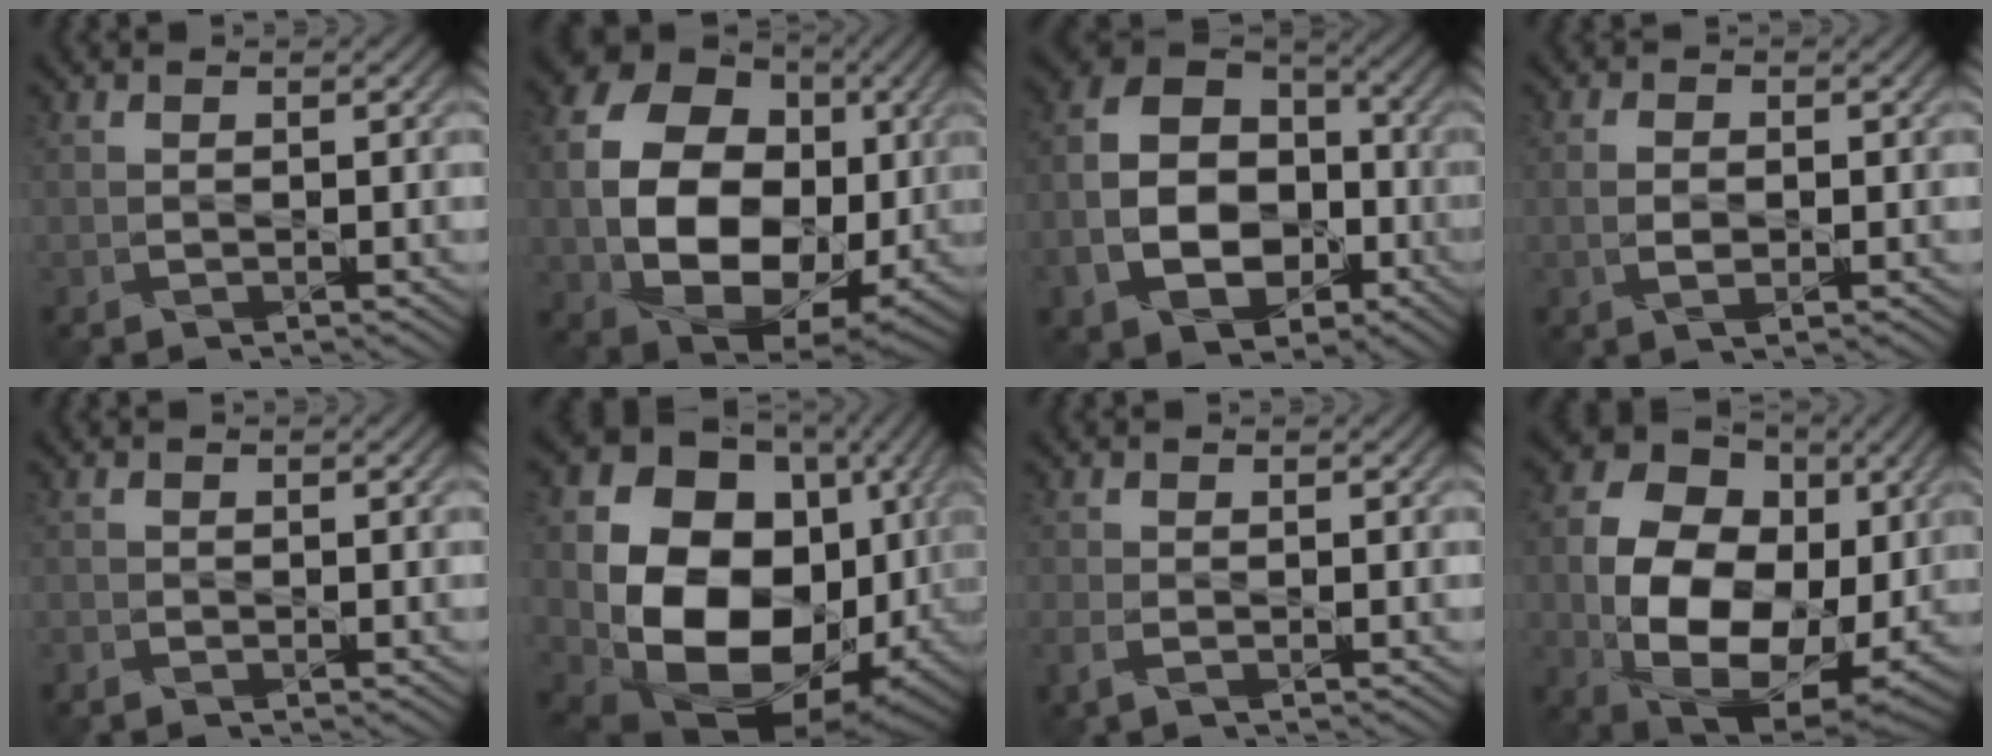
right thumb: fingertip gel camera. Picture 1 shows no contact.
{"total": 17.2, "force": [0.1, 12.8, 11.5], "torque": [-0.241, -0.024, 0.019]}
{"total": 14.1, "force": [-4.2, 10.1, 8.9], "torque": [-0.189, -0.031, -0.069]}
{"total": 2.6, "force": [-0.4, 1.3, 2.2], "torque": [-0.043, -0.003, -0.006]}
{"total": 0.9, "force": [-0.9, 0.3, 0.2], "torque": [-0.005, -0.004, -0.018]}
{"total": 20.0, "force": [-0.2, 15.5, 12.7], "torque": [-0.256, -0.058, 0.037]}
{"total": 2.0, "force": [-1.0, 0.9, 1.5], "torque": [-0.045, -0.008, -0.025]}
{"total": 16.8, "force": [-0.2, 12.1, 11.7], "torque": [-0.244, -0.026, 0.008]}